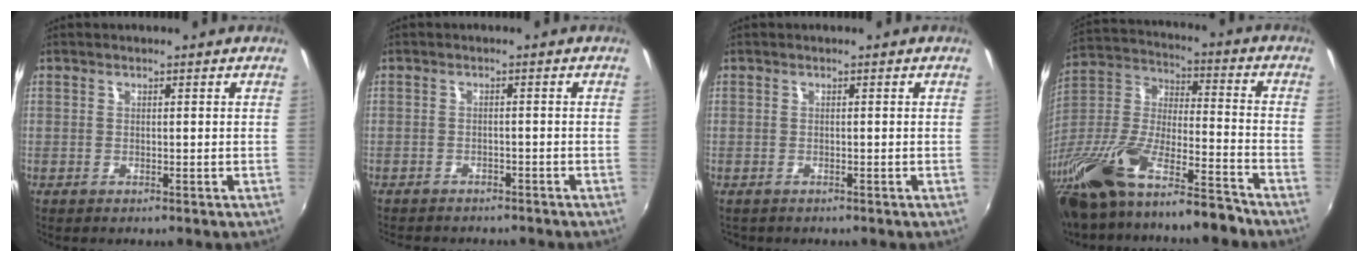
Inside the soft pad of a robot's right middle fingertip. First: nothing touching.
{"total": 5.1, "force": [-4.7, 1.6, 1.5], "torque": [-0.041, -0.012, -0.068]}
{"total": 0.6, "force": [-0.6, 0.3, 0.1], "torque": [-0.006, 0.000, -0.007]}
{"total": 23.5, "force": [-17.5, 4.7, 15.0], "torque": [-0.297, -0.043, -0.310]}